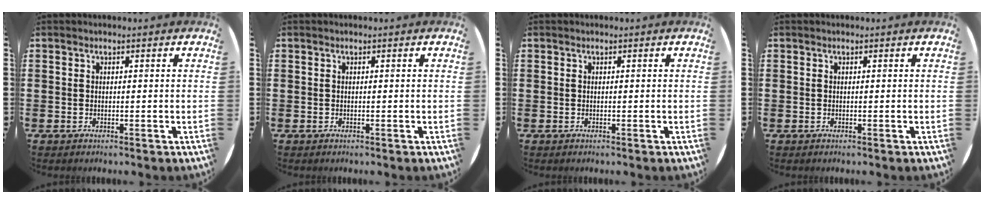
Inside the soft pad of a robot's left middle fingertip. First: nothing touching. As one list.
[{"total": 0.0}, {"total": 0.0}, {"total": 0.0}]